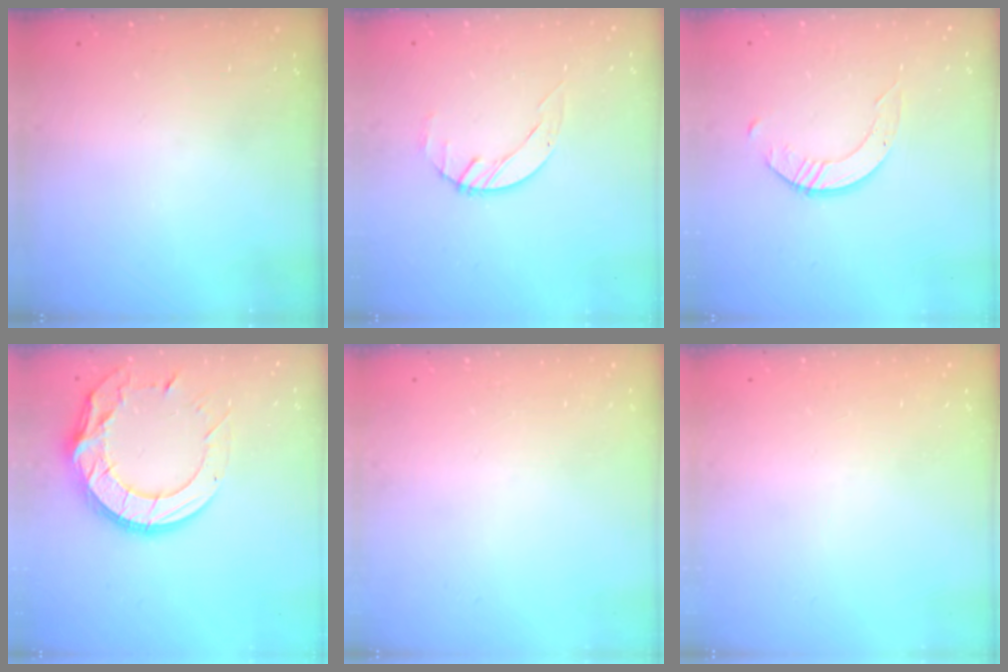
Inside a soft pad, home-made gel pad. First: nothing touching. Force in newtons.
{"total": 1.4, "press": 1.4, "slide": 0.2}
{"total": 3.1, "press": 3.1, "slide": 0.3}
{"total": 18.1, "press": 18.1, "slide": 1.3}
{"total": 0.0}
{"total": 0.0}